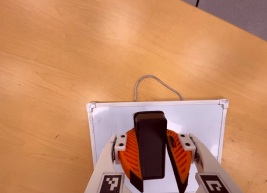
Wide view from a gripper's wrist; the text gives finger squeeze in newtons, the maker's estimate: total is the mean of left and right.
{"total": 9.3, "left": 9.4, "right": 9.2}